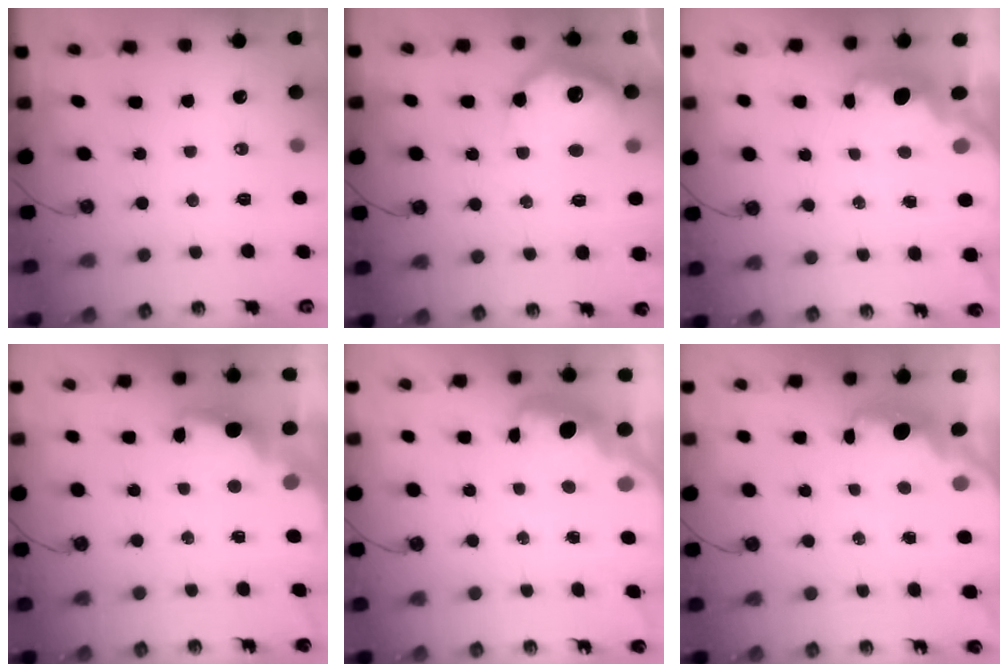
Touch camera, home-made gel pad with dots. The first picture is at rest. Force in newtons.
{"total": 13.9, "press": 13.9, "slide": 0.9}
{"total": 2.2, "press": 2.1, "slide": 0.7}
{"total": 2.5, "press": 2.4, "slide": 0.6}
{"total": 3.1, "press": 3.1, "slide": 0.7}
{"total": 2.3, "press": 2.3, "slide": 0.4}